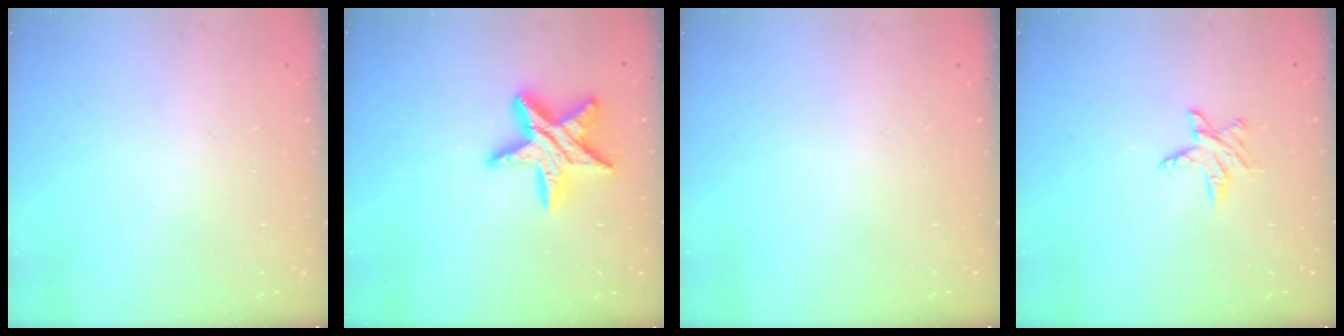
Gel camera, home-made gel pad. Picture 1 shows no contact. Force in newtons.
{"total": 15.6, "press": 15.5, "slide": 1.0}
{"total": 0.0}
{"total": 5.2, "press": 5.2, "slide": 0.6}